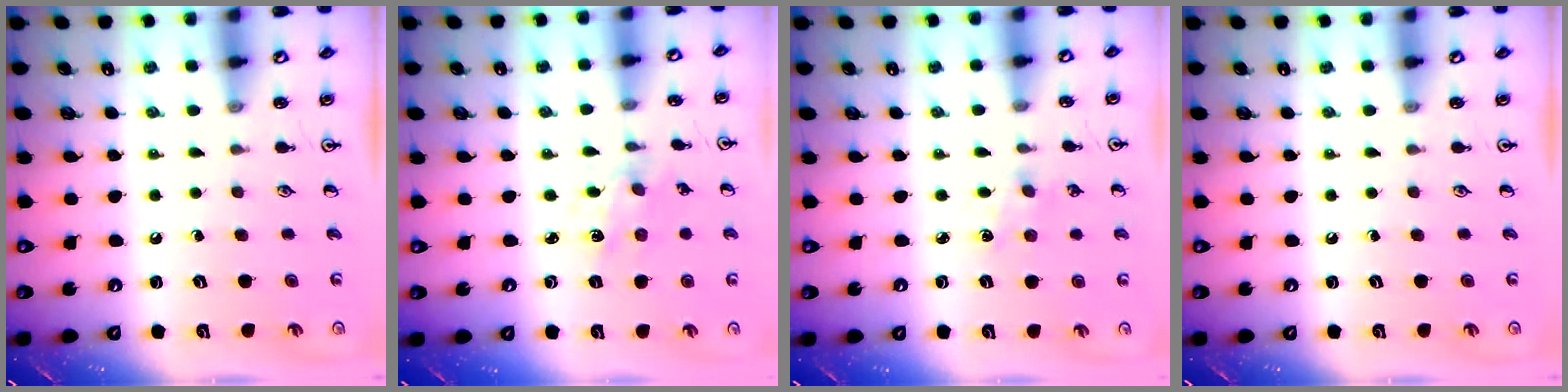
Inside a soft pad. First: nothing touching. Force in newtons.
{"total": 2.0, "press": 2.0, "slide": 0.3}
{"total": 2.2, "press": 2.2, "slide": 0.4}
{"total": 0.0}